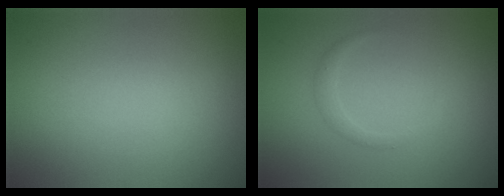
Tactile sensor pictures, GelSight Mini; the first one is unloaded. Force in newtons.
{"total": 1.0, "press": 1.0, "slide": 0.1}